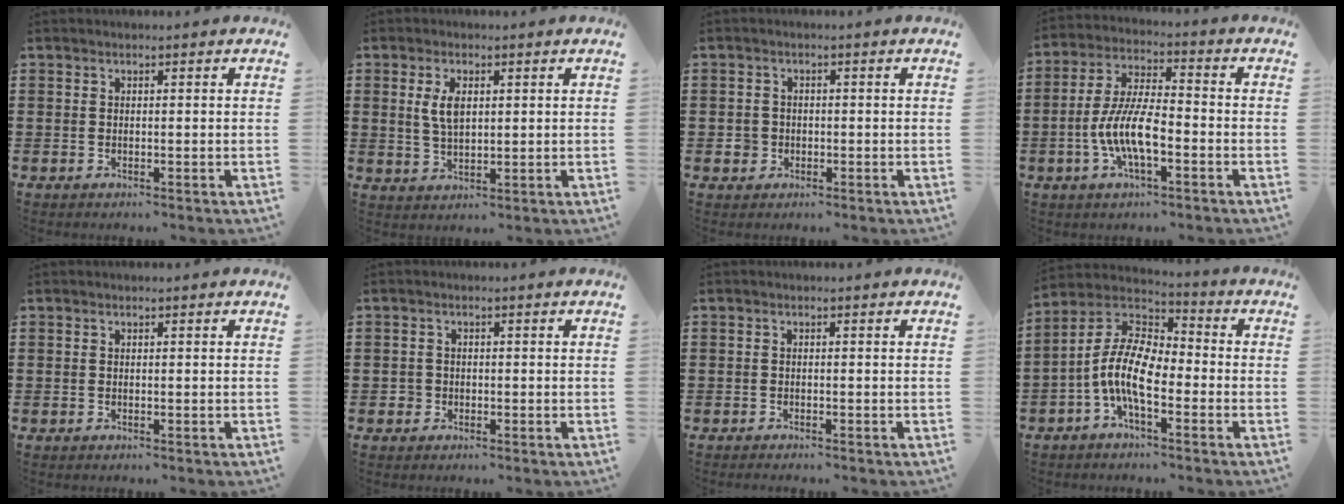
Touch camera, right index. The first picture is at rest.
{"total": 4.3, "force": [1.1, 2.0, 3.6], "torque": [-0.076, 0.007, 0.019]}
{"total": 1.9, "force": [-0.6, 1.8, 0.5], "torque": [-0.015, 0.003, -0.013]}
{"total": 9.2, "force": [-2.8, 3.2, 8.1], "torque": [-0.184, -0.008, -0.059]}
{"total": 0.0}
{"total": 1.3, "force": [-0.6, 1.2, 0.2], "torque": [-0.007, 0.002, -0.014]}
{"total": 0.6, "force": [-0.6, 0.0, 0.1], "torque": [-0.002, -0.002, -0.013]}
{"total": 10.4, "force": [-3.2, 4.4, 8.8], "torque": [-0.227, -0.022, -0.074]}